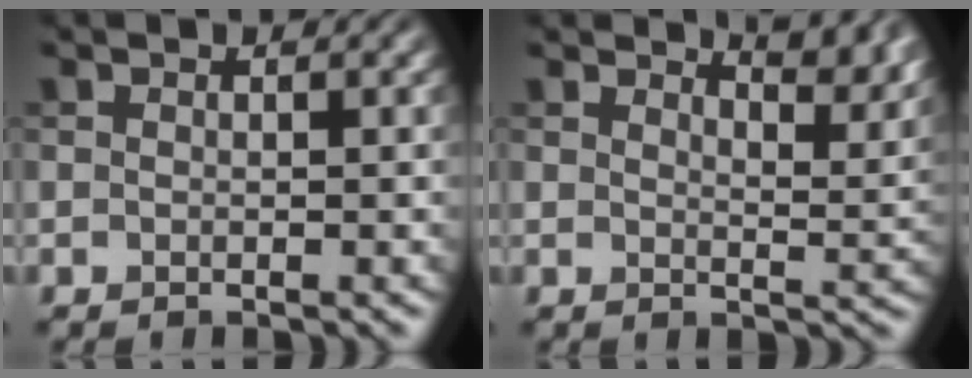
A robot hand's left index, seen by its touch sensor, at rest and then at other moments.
{"total": 5.5, "force": [4.6, 1.5, 2.7], "torque": [-0.026, 0.004, 0.052]}